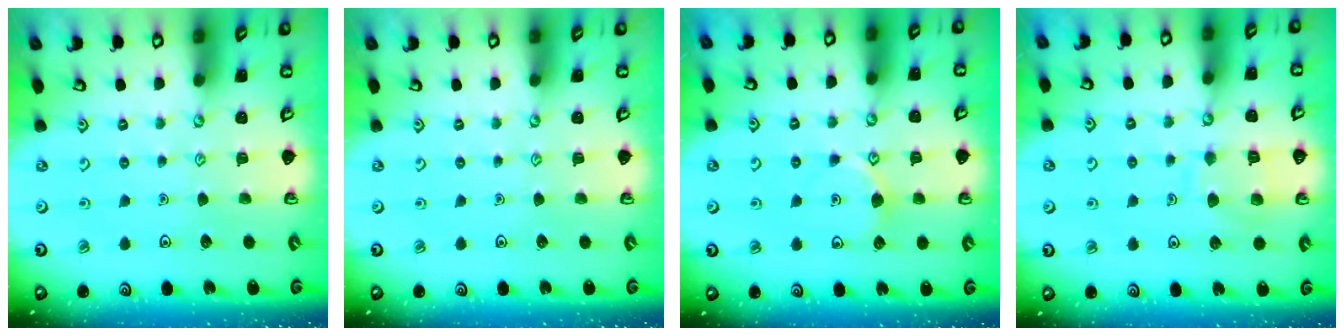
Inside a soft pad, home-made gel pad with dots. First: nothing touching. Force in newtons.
{"total": 0.0}
{"total": 5.1, "press": 5.1, "slide": 0.8}
{"total": 9.0, "press": 8.9, "slide": 0.9}